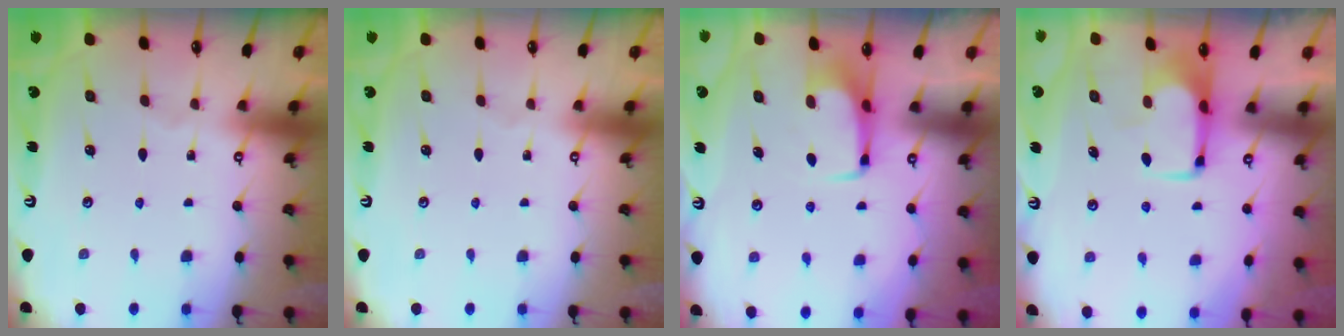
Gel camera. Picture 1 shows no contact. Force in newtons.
{"total": 0.0}
{"total": 3.3, "press": 3.3, "slide": 0.4}
{"total": 1.9, "press": 1.9, "slide": 0.4}